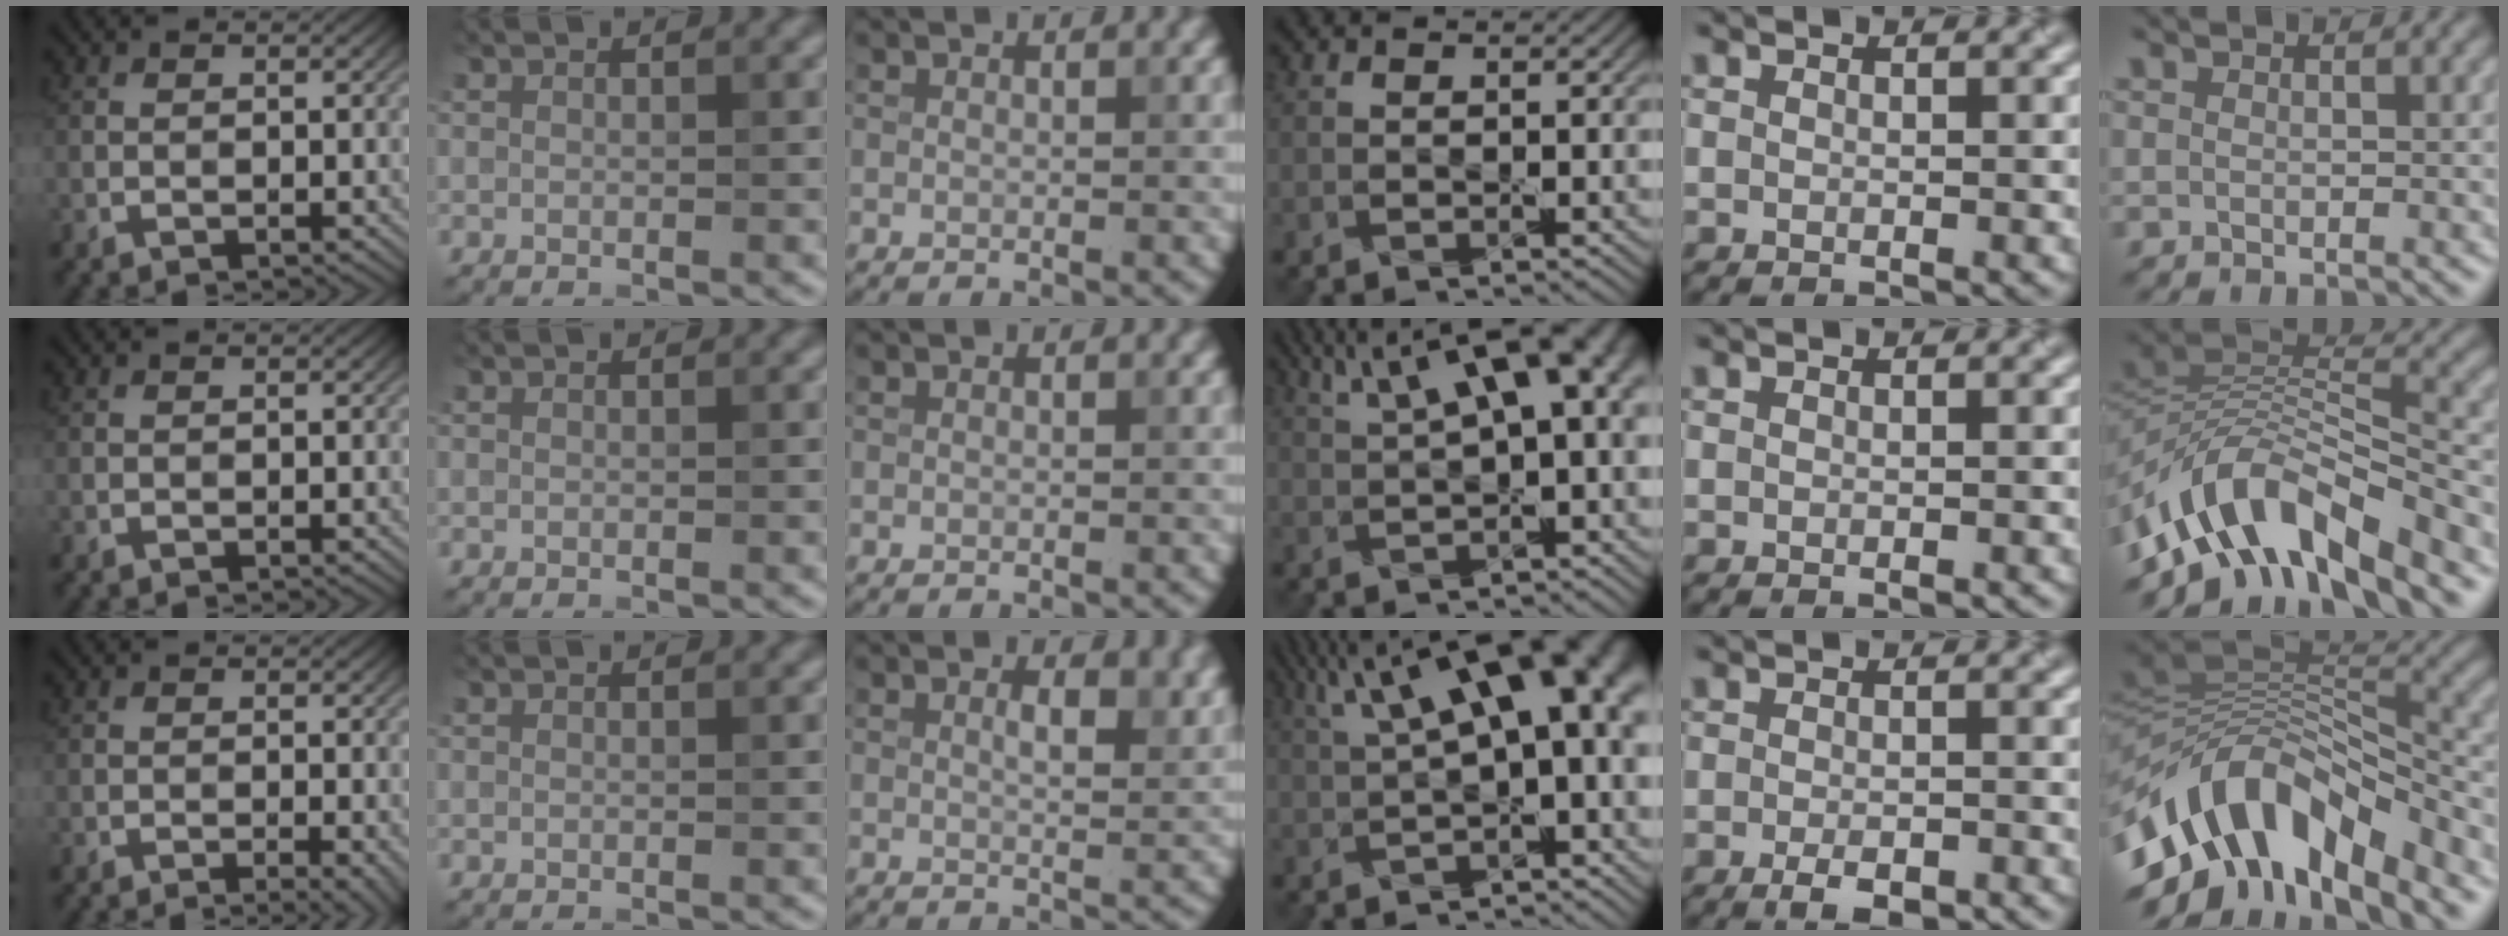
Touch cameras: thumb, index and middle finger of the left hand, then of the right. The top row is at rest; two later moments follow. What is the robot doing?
{"motion": "pour", "object": "sugar"}